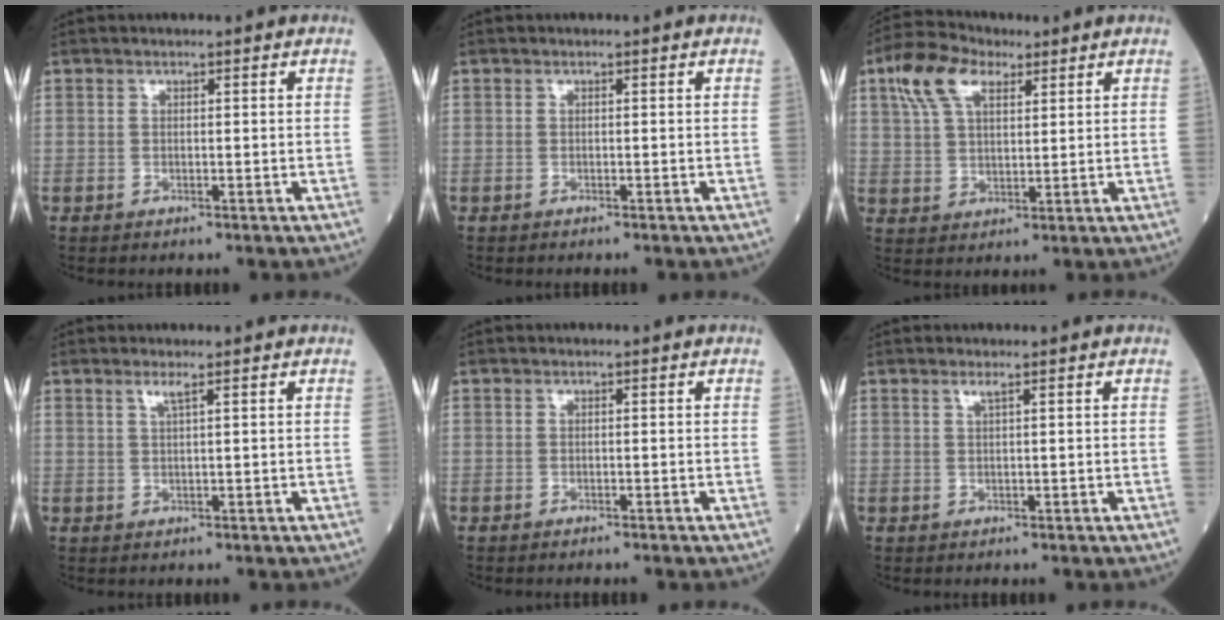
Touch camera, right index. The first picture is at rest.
{"total": 0.6, "force": [-0.4, 0.0, 0.4], "torque": [-0.008, 0.001, -0.004]}
{"total": 8.9, "force": [4.8, 4.2, 6.2], "torque": [-0.142, 0.025, 0.094]}
{"total": 1.3, "force": [0.8, -0.3, 1.0], "torque": [-0.029, 0.000, 0.020]}
{"total": 1.5, "force": [-1.3, 0.0, 0.8], "torque": [-0.013, 0.000, -0.013]}
{"total": 0.8, "force": [0.5, -0.2, 0.6], "torque": [-0.021, 0.001, 0.015]}